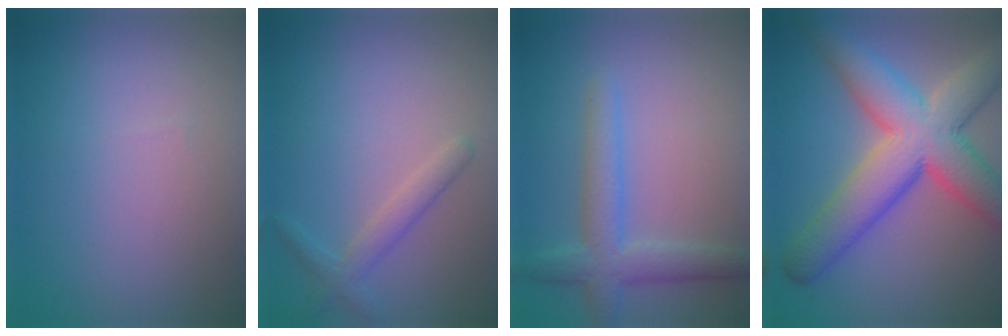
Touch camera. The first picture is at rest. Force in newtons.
{"total": 2.0, "press": 2.0, "slide": 0.1}
{"total": 2.9, "press": 2.9, "slide": 0.1}
{"total": 10.2, "press": 10.2, "slide": 0.5}